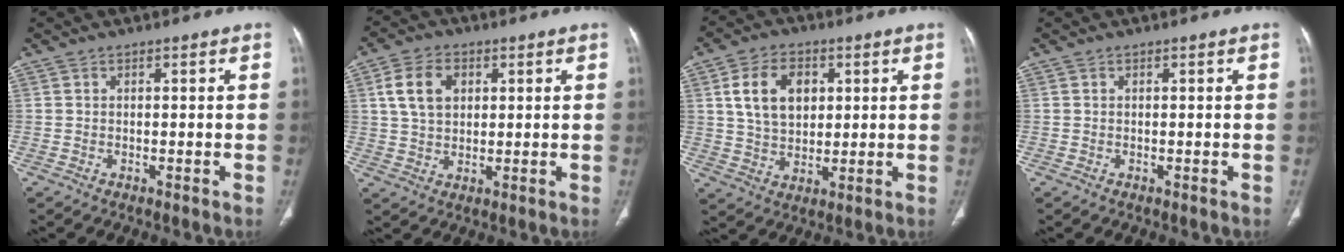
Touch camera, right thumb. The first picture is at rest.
{"total": 8.1, "force": [2.5, 5.6, 5.2], "torque": [-0.081, -0.002, 0.046]}
{"total": 10.8, "force": [3.1, 7.4, 7.2], "torque": [-0.101, -0.007, 0.059]}
{"total": 0.0}